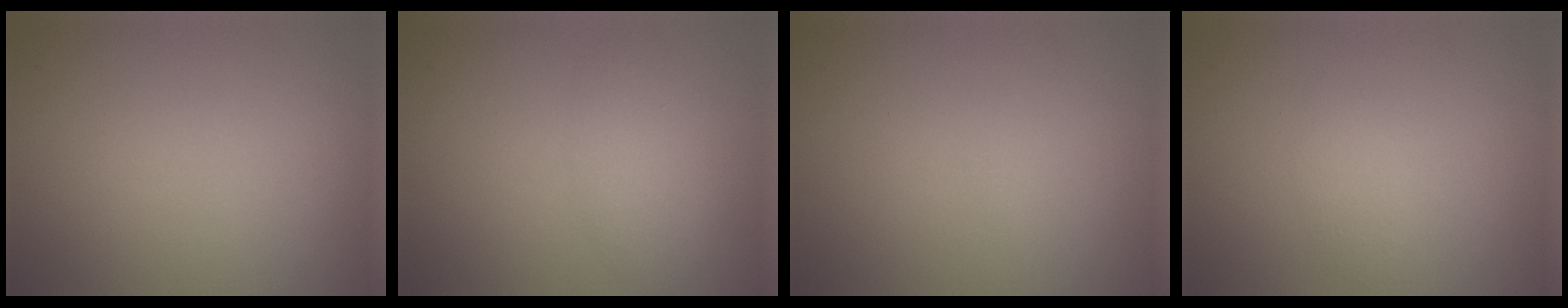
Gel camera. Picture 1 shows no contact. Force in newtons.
{"total": 2.2, "press": 2.2, "slide": 0.1}
{"total": 0.0}
{"total": 1.1, "press": 1.1, "slide": 0.1}